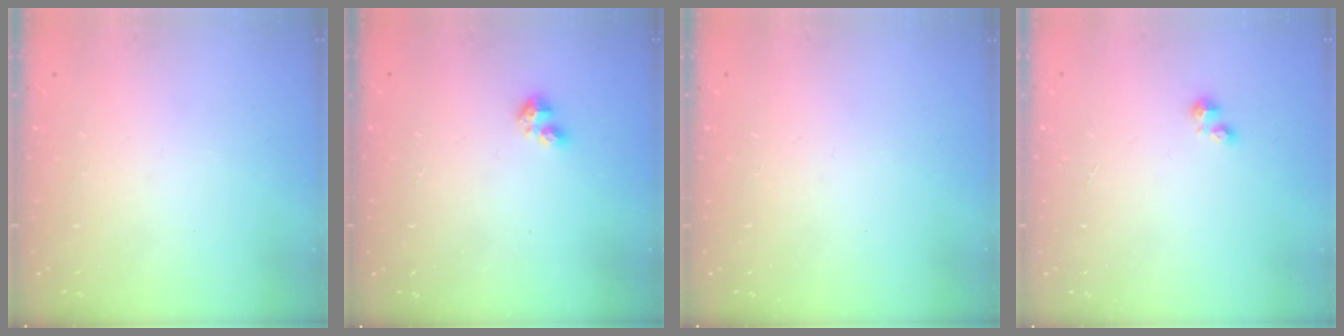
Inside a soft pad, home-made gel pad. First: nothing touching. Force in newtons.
{"total": 2.4, "press": 2.4, "slide": 0.5}
{"total": 0.0}
{"total": 1.9, "press": 1.9, "slide": 0.2}